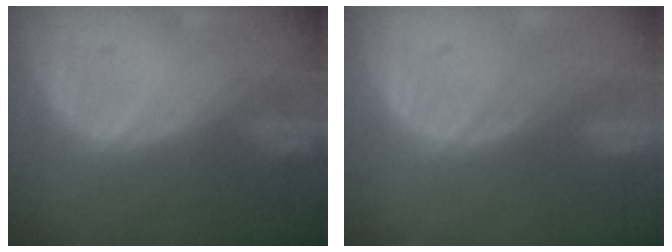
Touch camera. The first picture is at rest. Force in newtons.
{"total": 0.0}